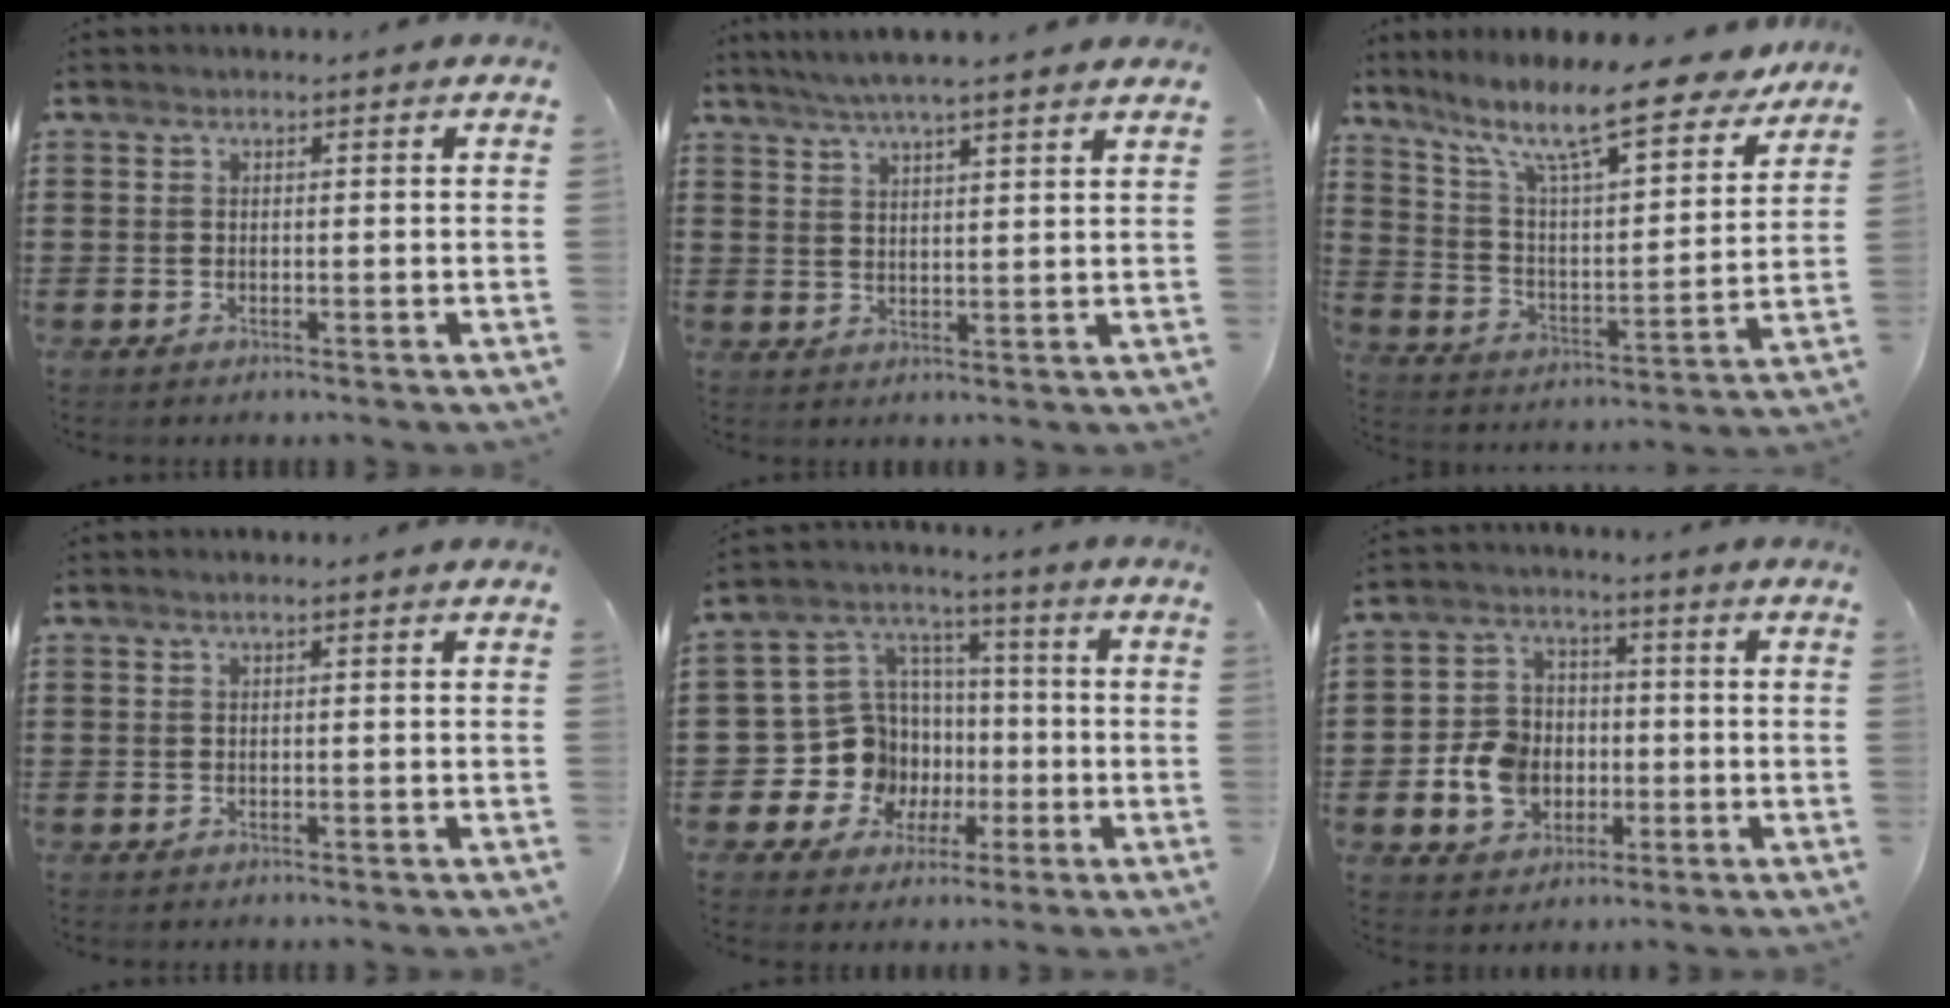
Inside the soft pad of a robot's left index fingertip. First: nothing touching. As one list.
[{"total": 4.5, "force": [4.0, -0.5, 2.1], "torque": [-0.051, -0.013, 0.070]}, {"total": 11.8, "force": [9.4, 1.3, 6.9], "torque": [-0.161, -0.060, 0.155]}, {"total": 0.6, "force": [-0.1, -0.1, 0.6], "torque": [-0.009, -0.004, -0.001]}, {"total": 11.2, "force": [-2.1, 10.7, 2.7], "torque": [-0.105, -0.004, -0.028]}, {"total": 7.9, "force": [-1.6, 6.8, 3.7], "torque": [-0.099, 0.018, -0.029]}]